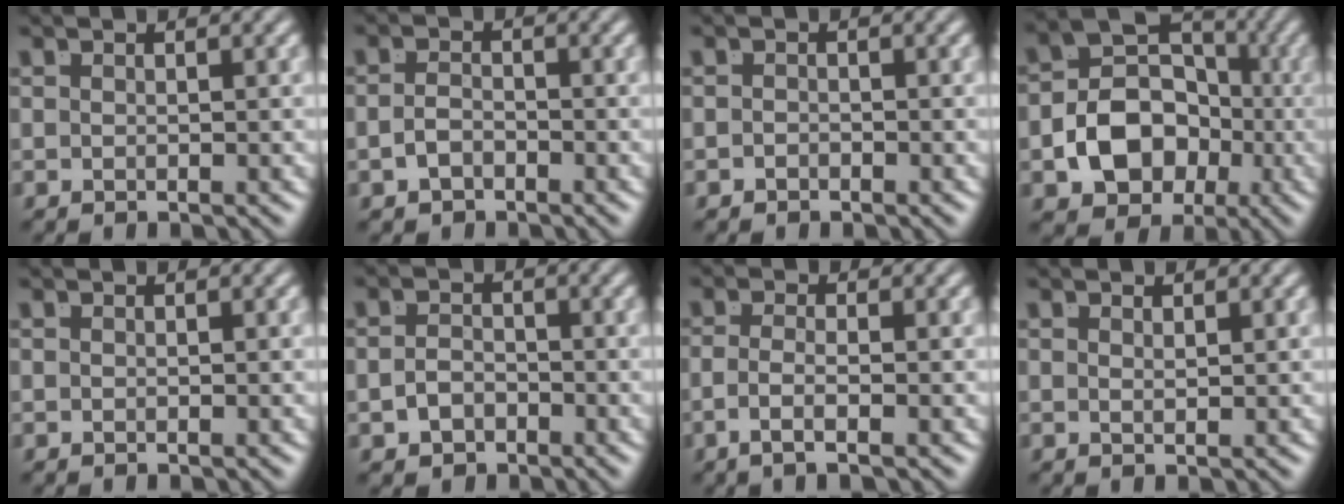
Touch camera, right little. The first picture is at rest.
{"total": 1.6, "force": [-1.5, 0.5, 0.4], "torque": [-0.012, -0.015, -0.017]}
{"total": 1.0, "force": [-0.8, -0.5, -0.2], "torque": [0.007, -0.012, -0.008]}
{"total": 8.2, "force": [-0.3, 6.4, 5.1], "torque": [-0.113, -0.029, 0.004]}
{"total": 0.0}
{"total": 2.3, "force": [-1.5, 1.7, 0.6], "torque": [-0.016, -0.022, -0.016]}
{"total": 2.5, "force": [-1.3, -0.2, 2.1], "torque": [-0.046, -0.016, -0.015]}
{"total": 1.1, "force": [0.5, -0.9, 0.1], "torque": [0.000, -0.008, 0.017]}